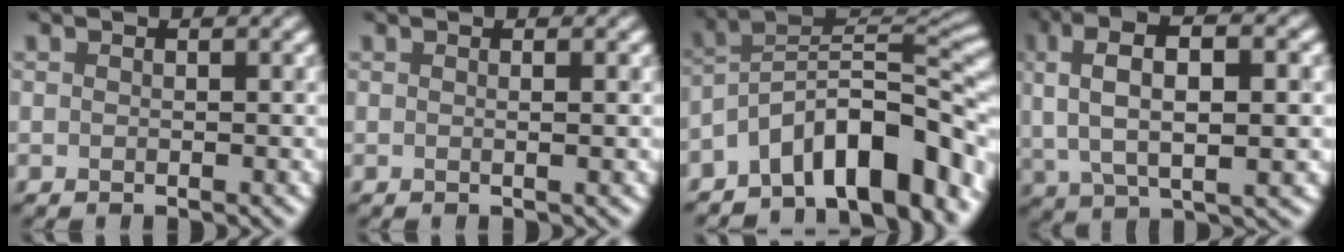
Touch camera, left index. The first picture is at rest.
{"total": 1.3, "force": [0.3, 0.5, 1.1], "torque": [-0.003, -0.003, -0.008]}
{"total": 11.1, "force": [-6.3, 4.5, 7.9], "torque": [-0.107, 0.026, -0.114]}
{"total": 9.5, "force": [2.7, 3.9, 8.2], "torque": [-0.155, 0.015, 0.042]}